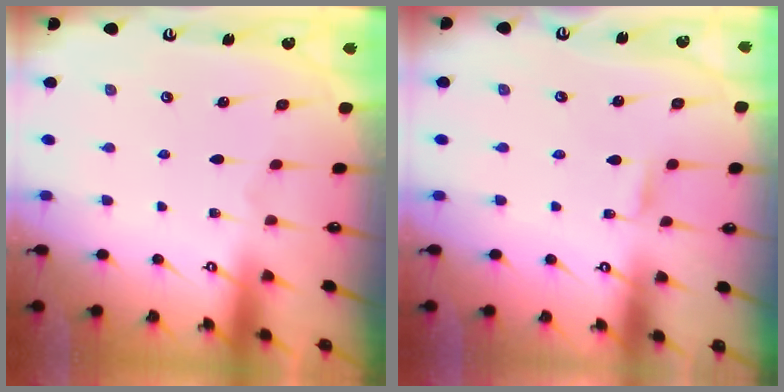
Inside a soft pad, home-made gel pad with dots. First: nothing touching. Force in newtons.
{"total": 1.8, "press": 1.8, "slide": 0.2}